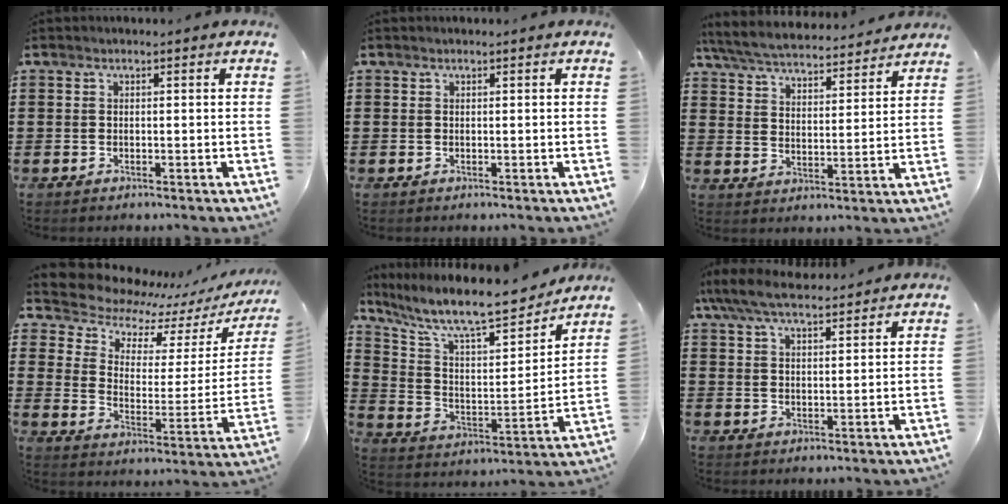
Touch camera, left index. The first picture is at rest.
{"total": 0.0}
{"total": 5.6, "force": [5.4, 0.4, 1.2], "torque": [-0.050, -0.032, 0.092]}
{"total": 7.1, "force": [6.7, 2.3, 0.9], "torque": [-0.056, -0.059, 0.114]}
{"total": 11.4, "force": [9.8, 1.7, 5.4], "torque": [-0.138, -0.063, 0.167]}
{"total": 6.8, "force": [5.6, 1.6, 3.4], "torque": [-0.081, -0.007, 0.105]}